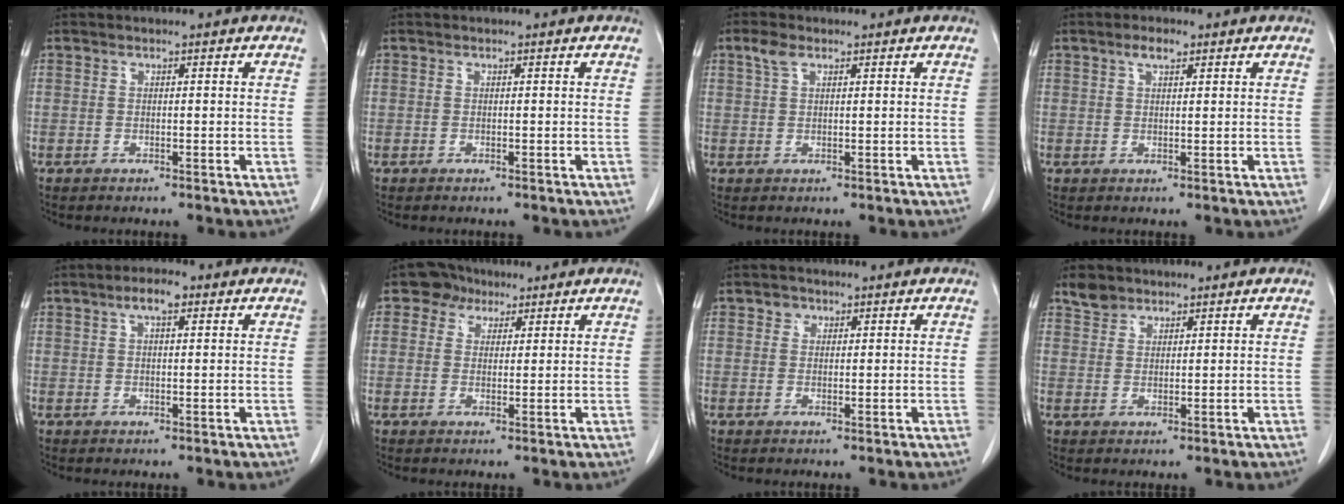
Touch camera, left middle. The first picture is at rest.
{"total": 0.0}
{"total": 2.0, "force": [1.2, 0.9, 1.4], "torque": [-0.034, 0.013, 0.026]}
{"total": 2.3, "force": [1.4, 0.9, 1.6], "torque": [-0.033, 0.006, 0.025]}
{"total": 3.3, "force": [1.7, 1.1, 2.7], "torque": [-0.050, 0.011, 0.028]}
{"total": 3.7, "force": [2.2, 2.9, 0.6], "torque": [-0.008, 0.014, 0.034]}
{"total": 1.4, "force": [0.8, 1.2, 0.3], "torque": [0.002, 0.001, 0.008]}
{"total": 2.7, "force": [2.2, 1.6, 0.3], "torque": [-0.008, 0.010, 0.040]}